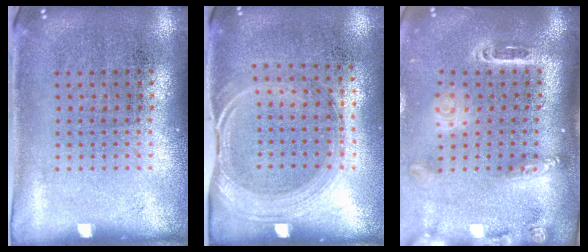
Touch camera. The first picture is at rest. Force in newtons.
{"total": 1.5, "press": 1.3, "slide": 0.8}
{"total": 2.7, "press": 1.9, "slide": 1.8}